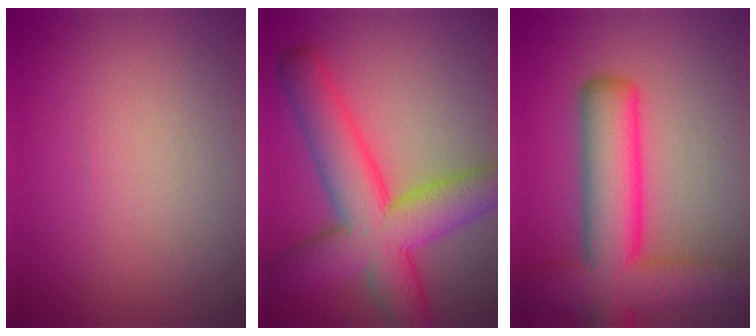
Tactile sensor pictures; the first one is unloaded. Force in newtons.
{"total": 10.1, "press": 10.1, "slide": 0.2}
{"total": 9.3, "press": 9.3, "slide": 0.5}